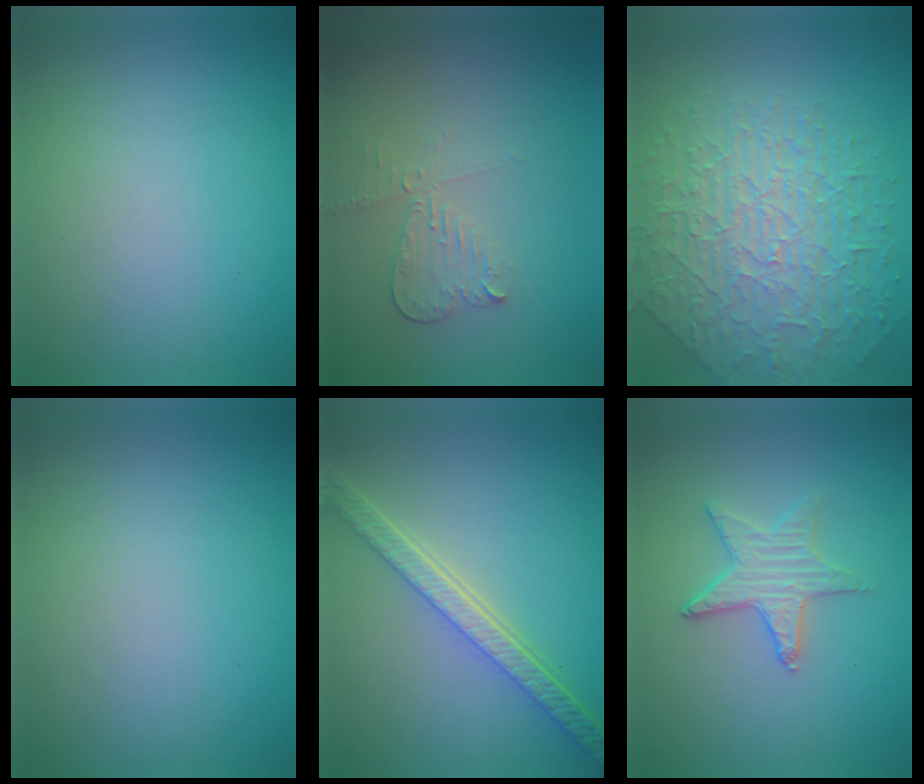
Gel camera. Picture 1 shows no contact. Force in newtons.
{"total": 2.0, "press": 1.9, "slide": 0.7}
{"total": 6.7, "press": 5.5, "slide": 3.7}
{"total": 0.0}
{"total": 5.6, "press": 4.2, "slide": 3.7}
{"total": 2.8, "press": 2.8, "slide": 0.4}